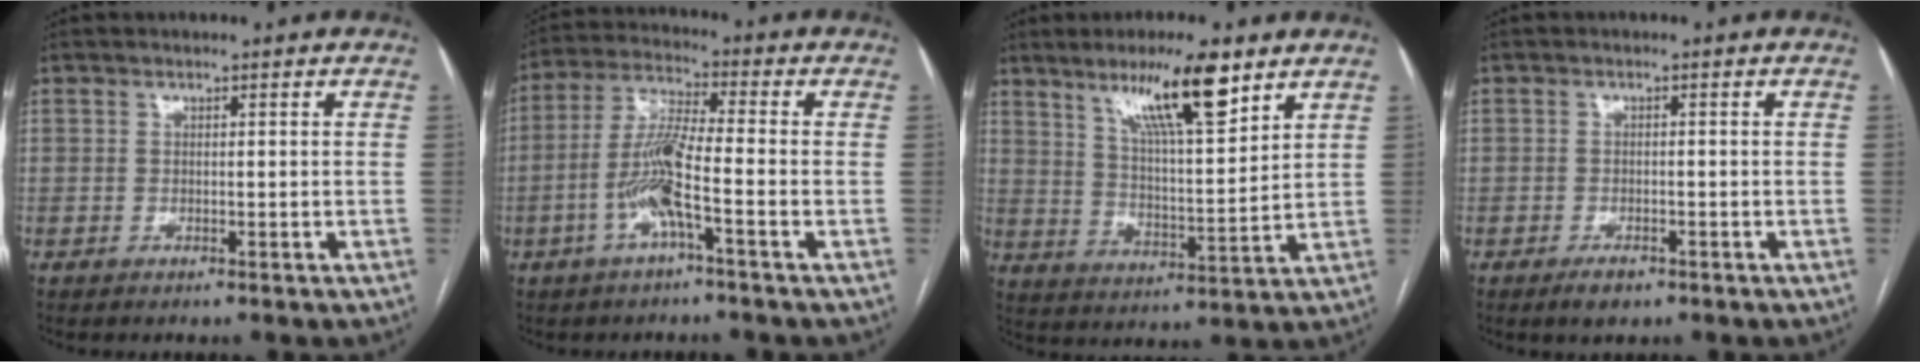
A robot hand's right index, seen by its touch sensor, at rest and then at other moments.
{"total": 8.5, "force": [-2.8, 0.4, 8.0], "torque": [-0.168, 0.007, -0.061]}
{"total": 12.8, "force": [8.2, 1.5, 9.7], "torque": [-0.167, 0.000, 0.141]}
{"total": 2.5, "force": [-1.6, 1.2, 1.4], "torque": [-0.025, 0.000, -0.020]}